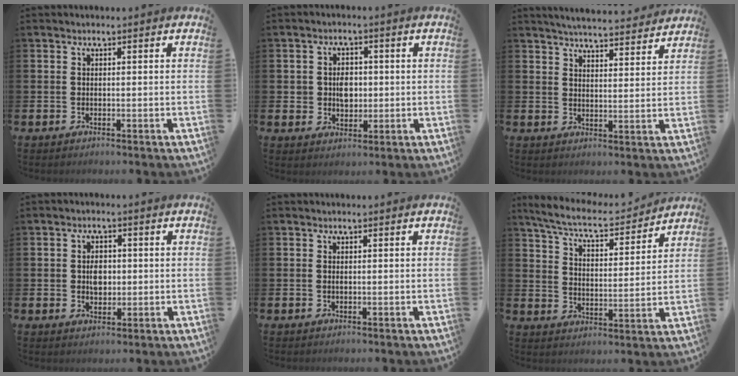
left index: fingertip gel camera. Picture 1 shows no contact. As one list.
[{"total": 3.7, "force": [0.3, 3.0, 2.2], "torque": [-0.019, 0.000, -0.005]}, {"total": 5.2, "force": [5.2, 0.3, 0.6], "torque": [-0.019, -0.035, 0.090]}, {"total": 3.1, "force": [0.2, 2.4, 2.0], "torque": [-0.019, 0.002, -0.004]}, {"total": 0.0}, {"total": 7.3, "force": [6.7, 1.2, 2.5], "torque": [-0.078, -0.046, 0.112]}]